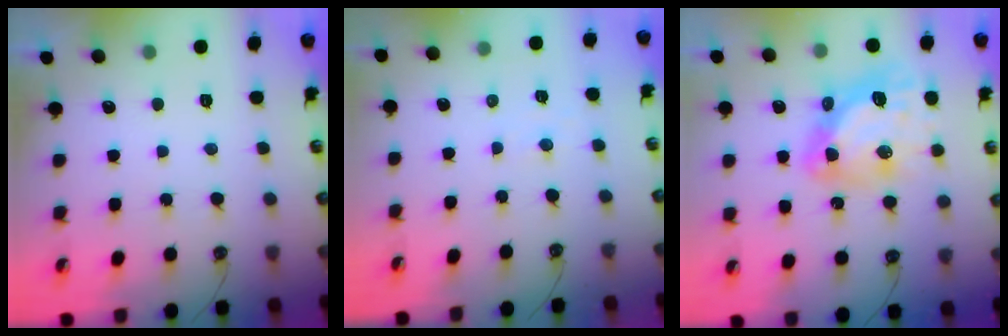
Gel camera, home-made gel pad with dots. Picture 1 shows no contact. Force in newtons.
{"total": 3.7, "press": 3.7, "slide": 0.5}
{"total": 15.6, "press": 15.5, "slide": 1.6}